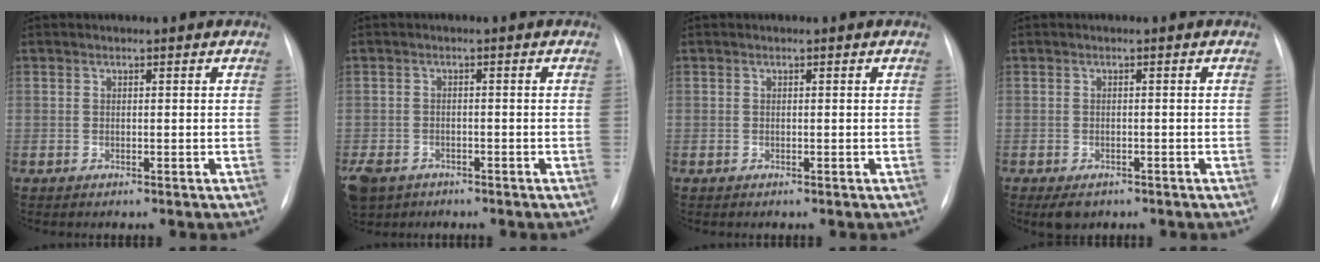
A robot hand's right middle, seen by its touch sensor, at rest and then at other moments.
{"total": 10.5, "force": [-6.3, 7.5, 3.9], "torque": [-0.118, -0.014, -0.095]}
{"total": 0.0}
{"total": 3.0, "force": [-2.0, 1.8, 1.3], "torque": [-0.017, -0.002, -0.021]}